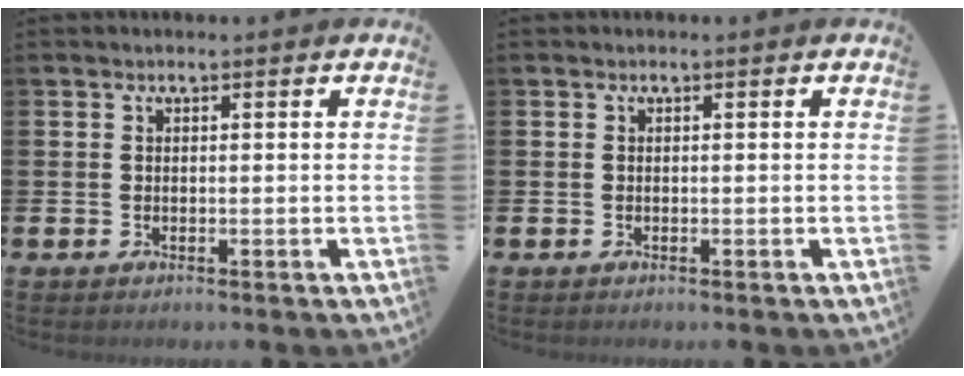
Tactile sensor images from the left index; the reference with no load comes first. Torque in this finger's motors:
{"motor_torque": [0.00, 0.00, 0.05, -0.01]}